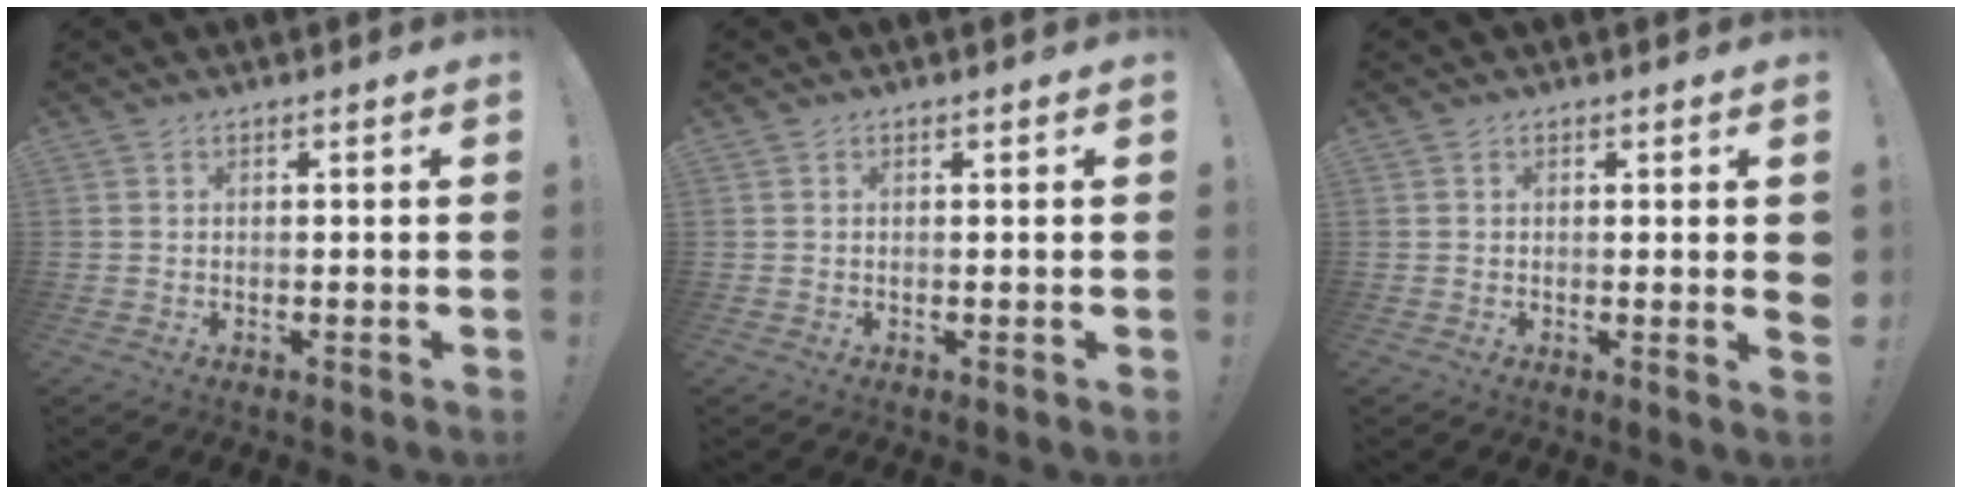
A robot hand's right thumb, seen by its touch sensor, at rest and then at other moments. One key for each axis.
{"total": 0.0}
{"total": 2.1, "fx": 0.9, "fy": -0.2, "fz": 1.9, "tx": -0.020, "ty": -0.013, "tz": 0.011}